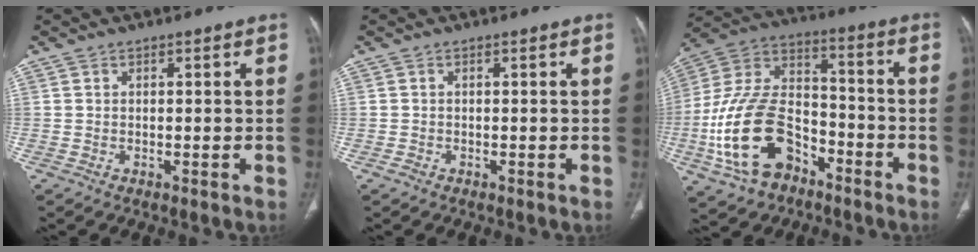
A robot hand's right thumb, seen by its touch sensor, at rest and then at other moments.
{"total": 0.7, "force": [-0.4, 0.5, 0.2], "torque": [-0.003, 0.001, -0.010]}
{"total": 20.4, "force": [-8.4, 12.8, 13.5], "torque": [-0.249, 0.064, -0.153]}